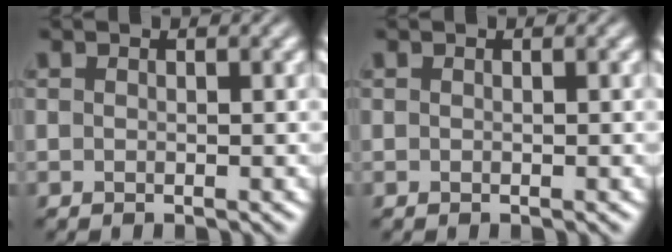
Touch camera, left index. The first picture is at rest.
{"total": 0.0}